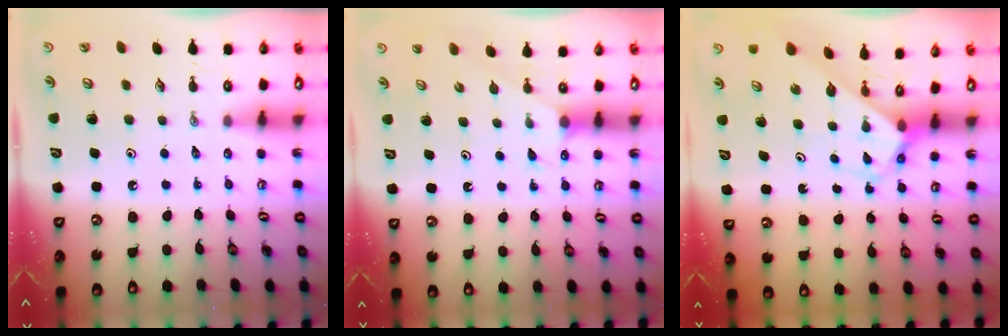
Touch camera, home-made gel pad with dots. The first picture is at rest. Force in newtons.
{"total": 4.3, "press": 4.3, "slide": 0.1}
{"total": 2.9, "press": 2.9, "slide": 0.2}